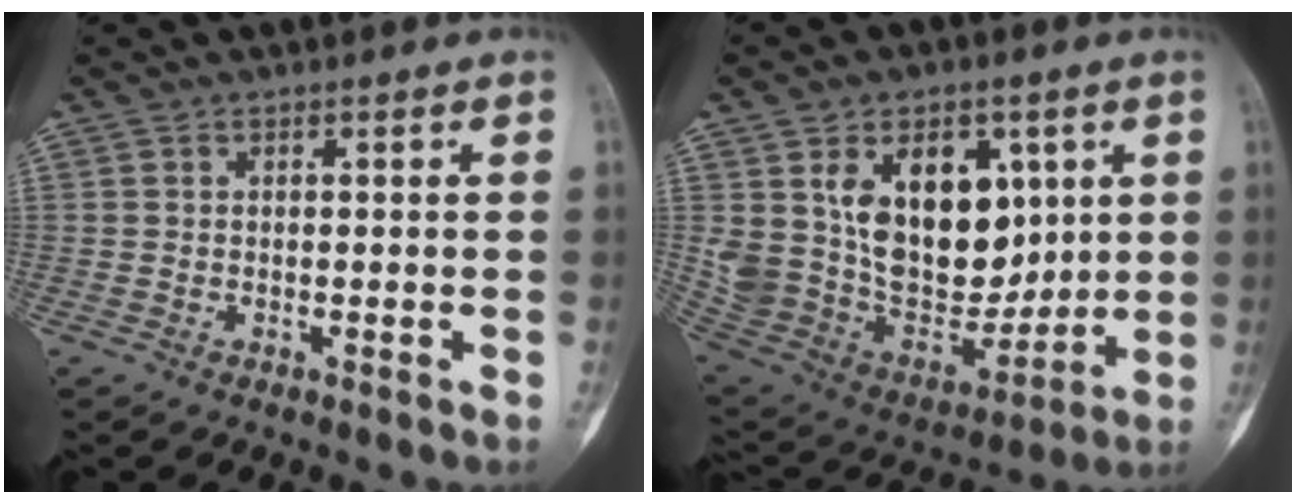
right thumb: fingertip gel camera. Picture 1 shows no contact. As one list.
[{"total": 24.0, "force": [6.5, 15.9, 16.7], "torque": [-0.267, -0.019, 0.138]}]